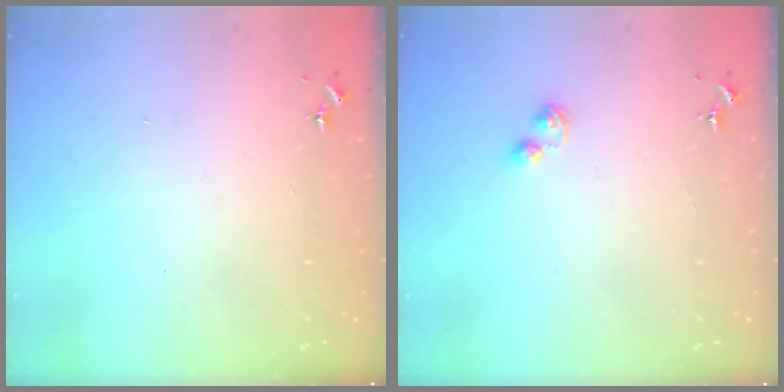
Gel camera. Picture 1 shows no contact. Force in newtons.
{"total": 3.4, "press": 3.4, "slide": 0.4}